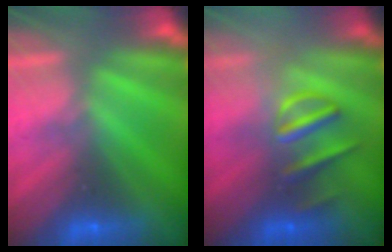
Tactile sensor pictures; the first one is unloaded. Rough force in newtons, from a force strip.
{"total": 3.1}